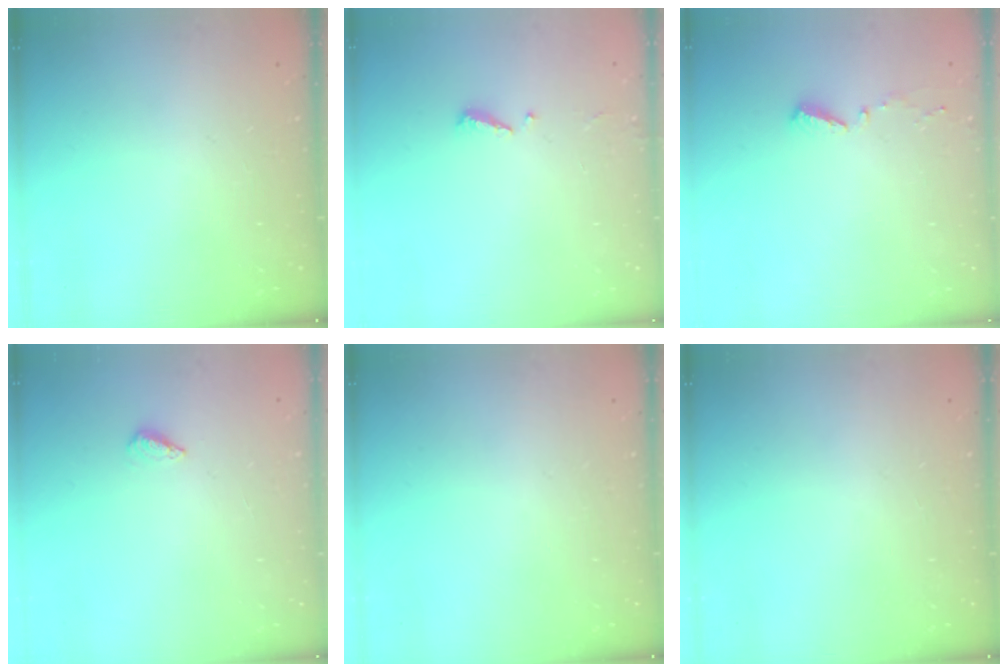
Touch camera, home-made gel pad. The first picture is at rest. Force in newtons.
{"total": 4.9, "press": 4.8, "slide": 0.4}
{"total": 4.0, "press": 4.0, "slide": 0.4}
{"total": 2.1, "press": 1.9, "slide": 0.8}
{"total": 0.0}
{"total": 0.0}